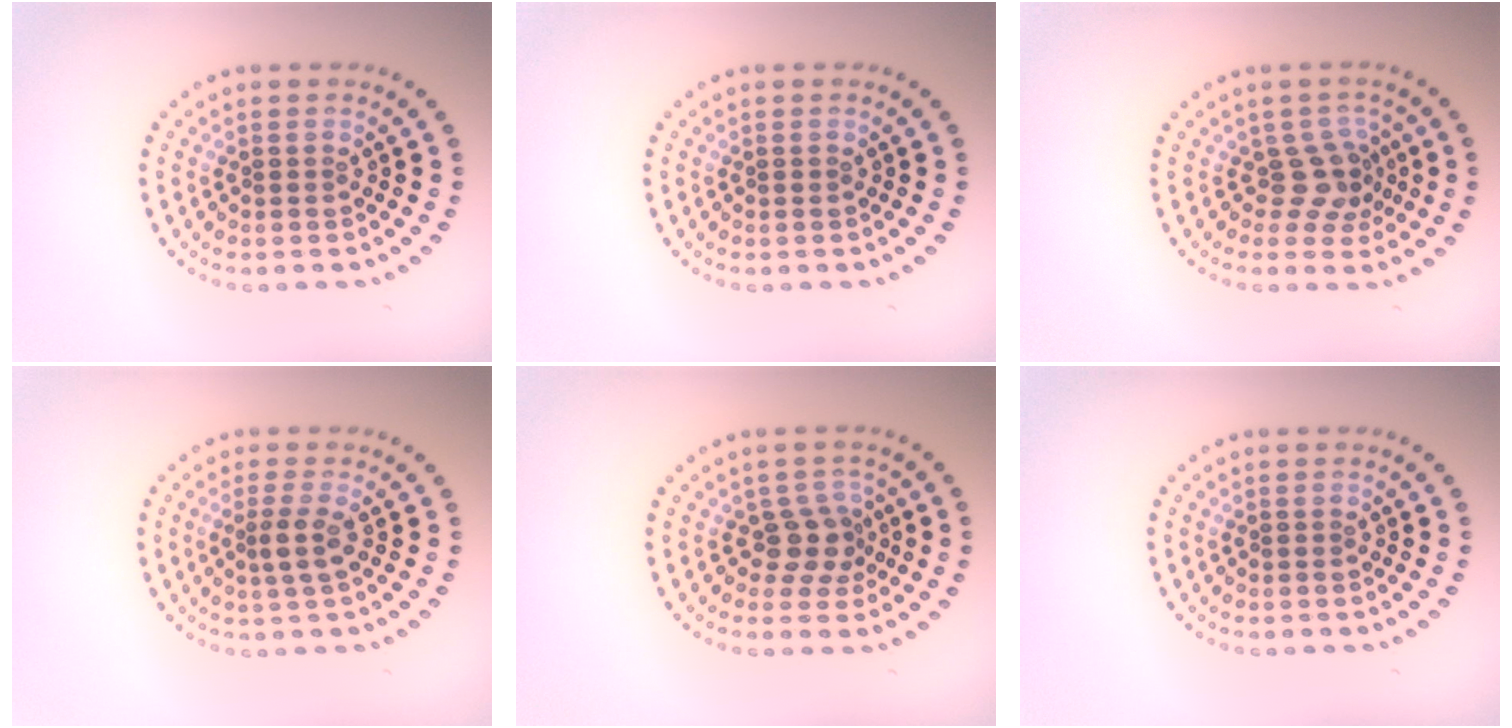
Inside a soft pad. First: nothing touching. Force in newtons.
{"total": 0.0}
{"total": 2.7, "press": 2.0, "slide": 1.8}
{"total": 1.8, "press": 1.5, "slide": 1.1}
{"total": 2.6, "press": 2.0, "slide": 1.7}
{"total": 0.0}